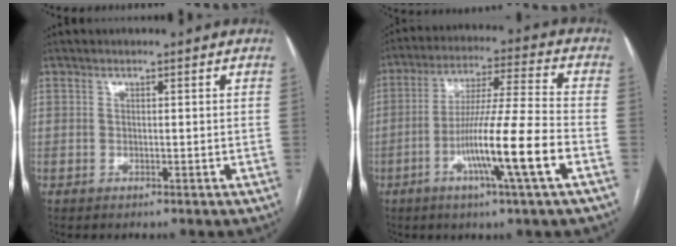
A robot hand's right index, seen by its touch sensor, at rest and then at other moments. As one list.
[{"total": 13.9, "force": [-5.2, -1.1, 12.9], "torque": [-0.232, -0.008, -0.095]}]